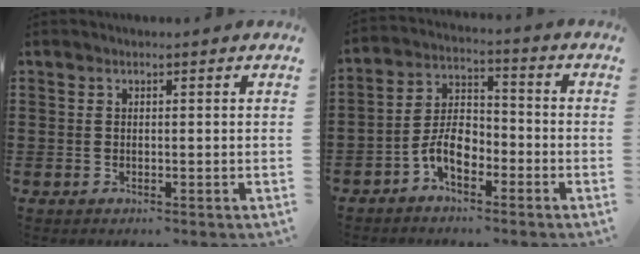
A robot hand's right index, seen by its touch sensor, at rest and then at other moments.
{"total": 6.5, "force": [-3.3, 3.5, 4.4], "torque": [-0.096, 0.010, -0.066]}